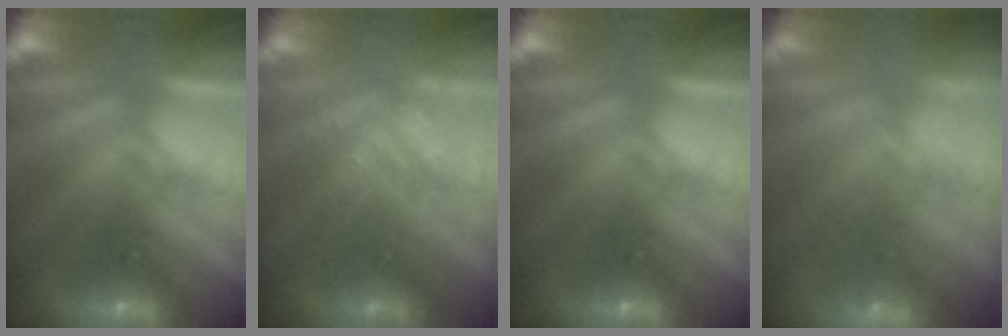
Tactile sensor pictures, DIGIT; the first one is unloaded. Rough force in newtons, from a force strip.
{"total": 2.7}
{"total": 0.0}
{"total": 9.8}